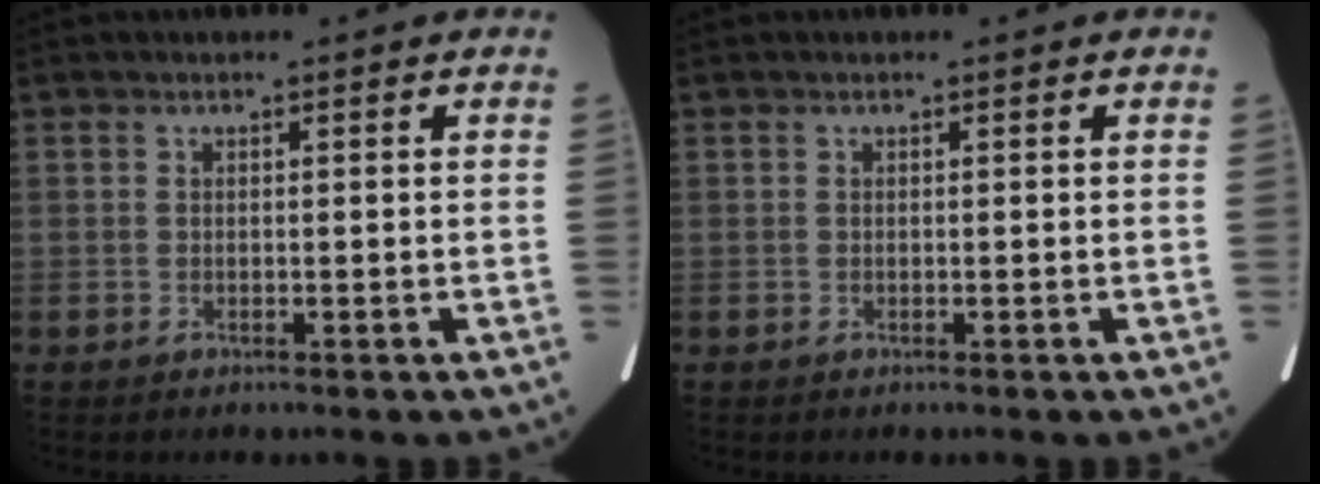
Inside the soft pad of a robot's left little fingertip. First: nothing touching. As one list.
[{"total": 0.0}]